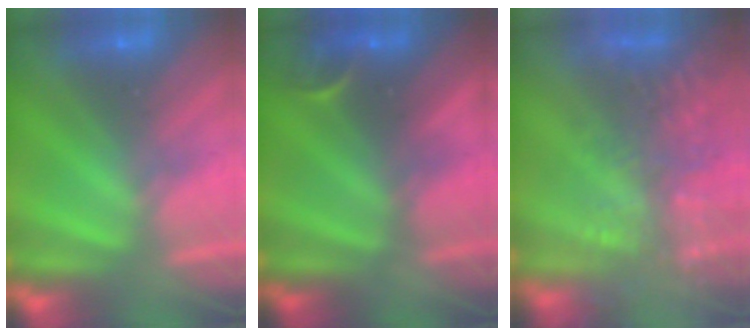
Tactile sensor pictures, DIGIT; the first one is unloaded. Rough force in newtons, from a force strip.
{"total": 2.9}
{"total": 13.7}